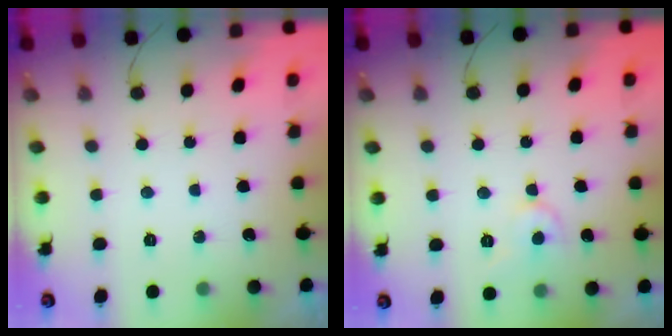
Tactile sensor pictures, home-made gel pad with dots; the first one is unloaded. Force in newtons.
{"total": 5.0, "press": 5.0, "slide": 0.7}